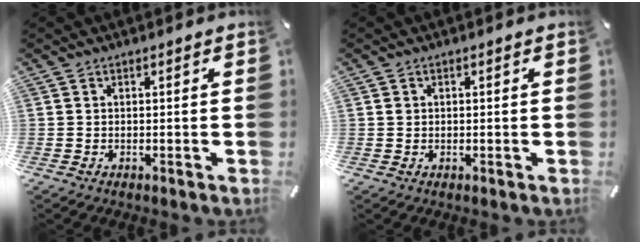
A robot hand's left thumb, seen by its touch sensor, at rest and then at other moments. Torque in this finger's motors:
{"motor_torque": [-0.09, -0.38, -0.15, -0.12, 0.00]}